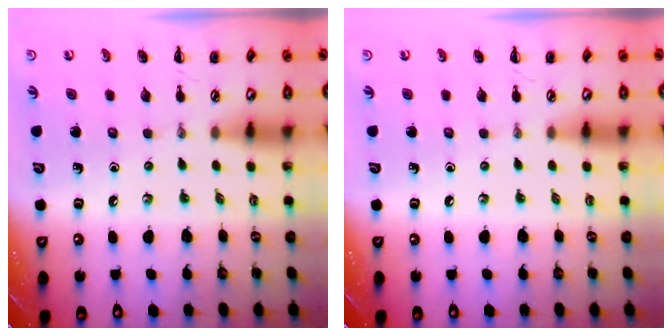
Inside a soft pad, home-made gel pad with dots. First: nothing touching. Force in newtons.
{"total": 0.0}